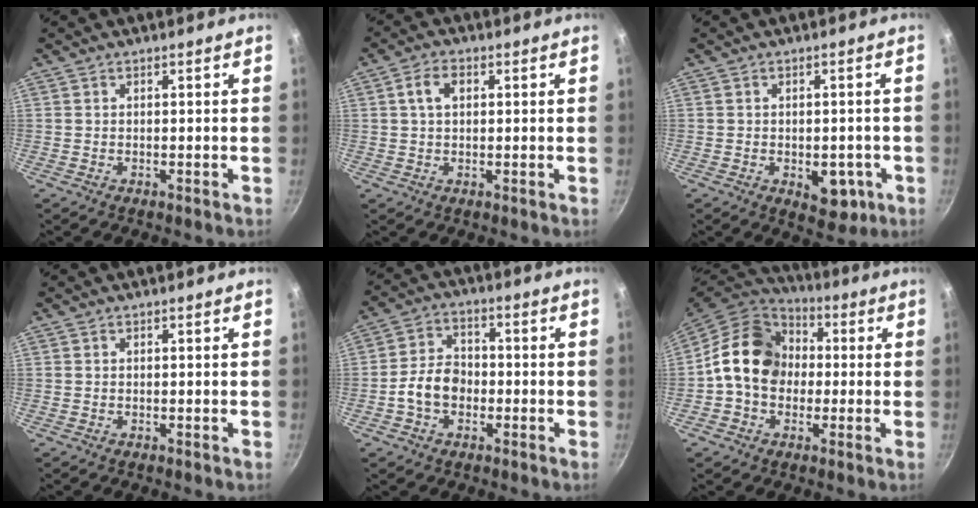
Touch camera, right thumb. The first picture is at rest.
{"total": 4.1, "force": [1.0, 2.7, 3.0], "torque": [-0.045, 0.008, 0.015]}
{"total": 6.9, "force": [-2.1, 4.3, 5.0], "torque": [-0.030, 0.005, -0.019]}
{"total": 0.0}
{"total": 7.5, "force": [-2.0, 5.6, 4.6], "torque": [-0.062, 0.027, -0.043]}
{"total": 14.9, "force": [0.3, 12.1, 8.8], "torque": [-0.111, 0.034, -0.012]}